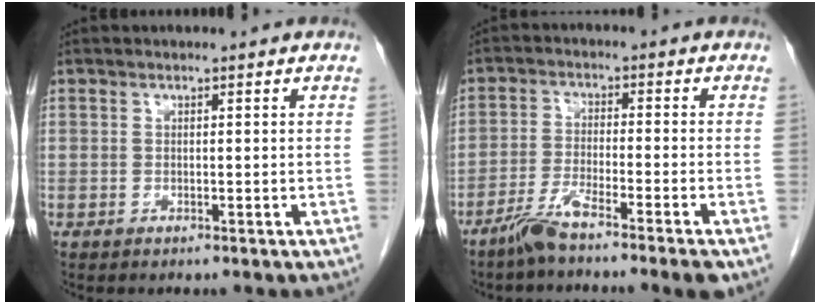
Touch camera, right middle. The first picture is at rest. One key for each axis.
{"total": 7.1, "fx": -5.2, "fy": -0.5, "fz": 4.9, "tx": -0.090, "ty": -0.017, "tz": -0.099}